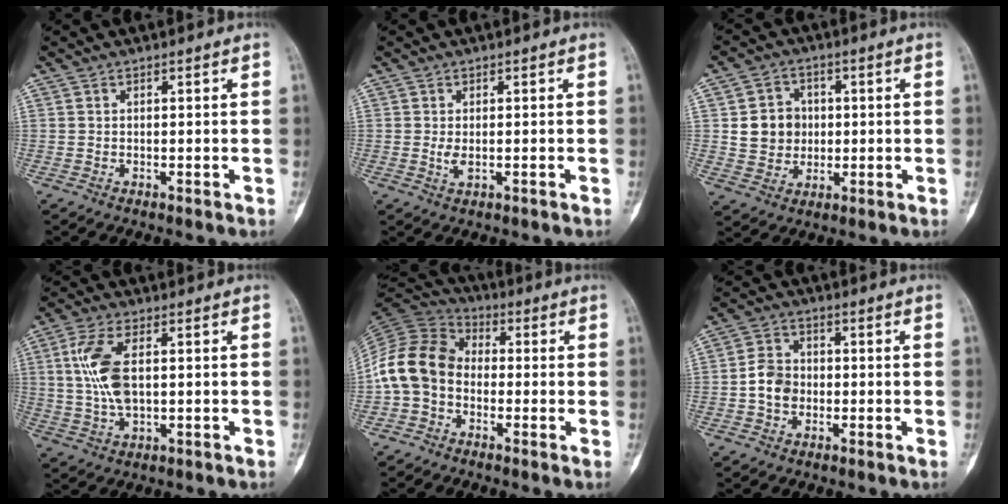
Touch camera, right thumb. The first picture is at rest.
{"total": 1.9, "force": [-0.3, 0.8, 1.7], "torque": [-0.035, -0.004, -0.004]}
{"total": 8.0, "force": [0.7, 7.3, 3.3], "torque": [-0.017, 0.004, 0.012]}
{"total": 9.5, "force": [1.1, 4.7, 8.2], "torque": [-0.178, 0.005, 0.025]}
{"total": 12.0, "force": [-1.9, 9.4, 7.1], "torque": [-0.131, 0.038, -0.051]}
{"total": 5.9, "force": [-1.1, 4.8, 3.3], "torque": [-0.044, 0.018, -0.027]}